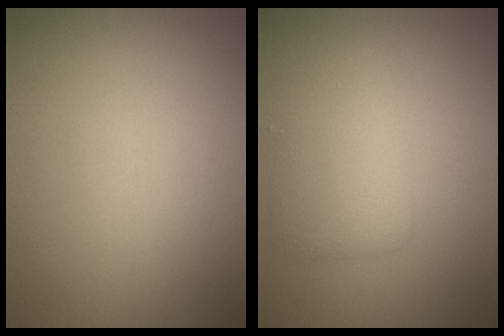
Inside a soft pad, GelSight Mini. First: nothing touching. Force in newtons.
{"total": 3.1, "press": 3.1, "slide": 0.1}